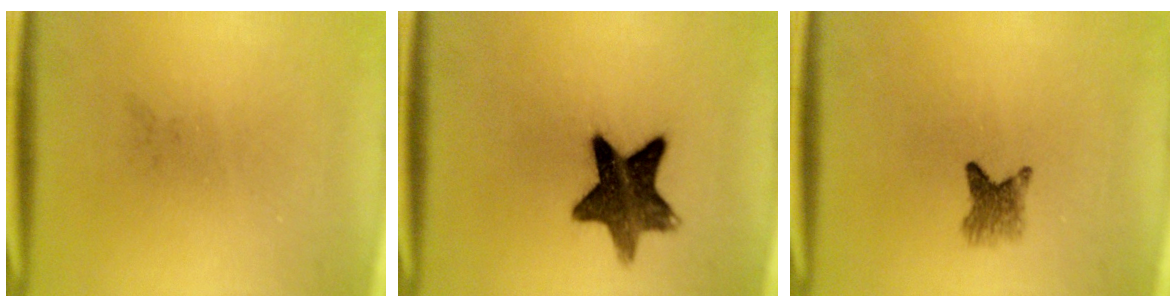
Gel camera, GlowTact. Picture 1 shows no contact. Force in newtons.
{"total": 11.9}
{"total": 2.9}